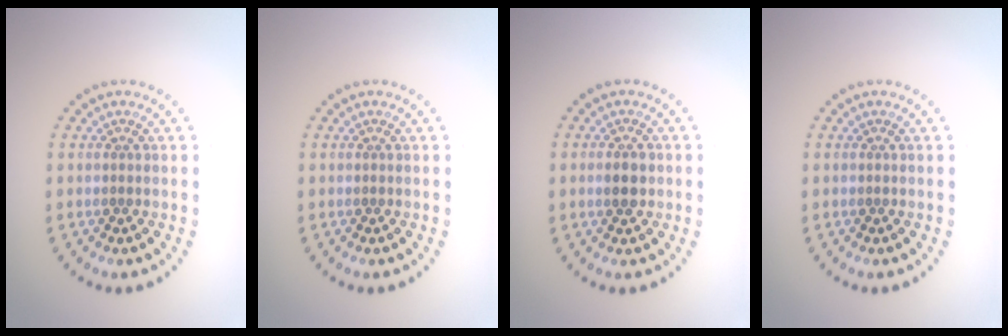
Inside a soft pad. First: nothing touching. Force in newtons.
{"total": 0.0}
{"total": 2.3, "press": 2.3, "slide": 0.1}
{"total": 0.0}